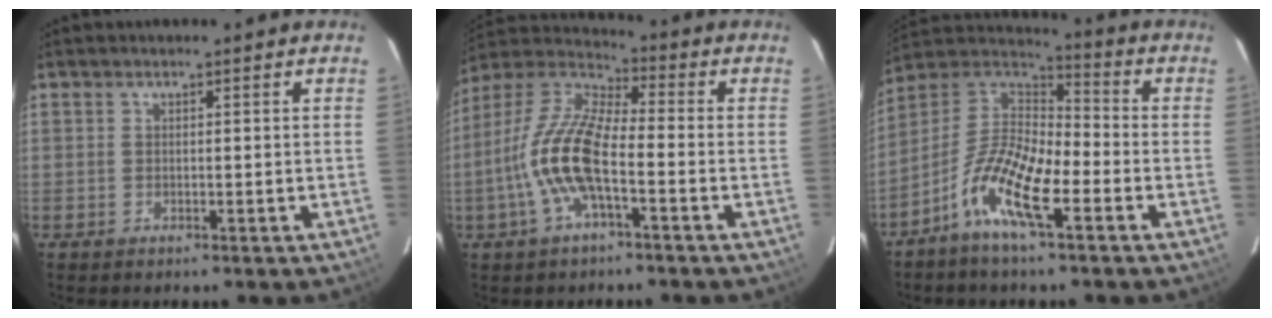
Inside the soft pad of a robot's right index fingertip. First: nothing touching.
{"total": 13.4, "force": [-4.2, 4.4, 11.9], "torque": [-0.252, 0.004, -0.088]}
{"total": 12.9, "force": [-6.4, 4.1, 10.4], "torque": [-0.210, -0.003, -0.130]}